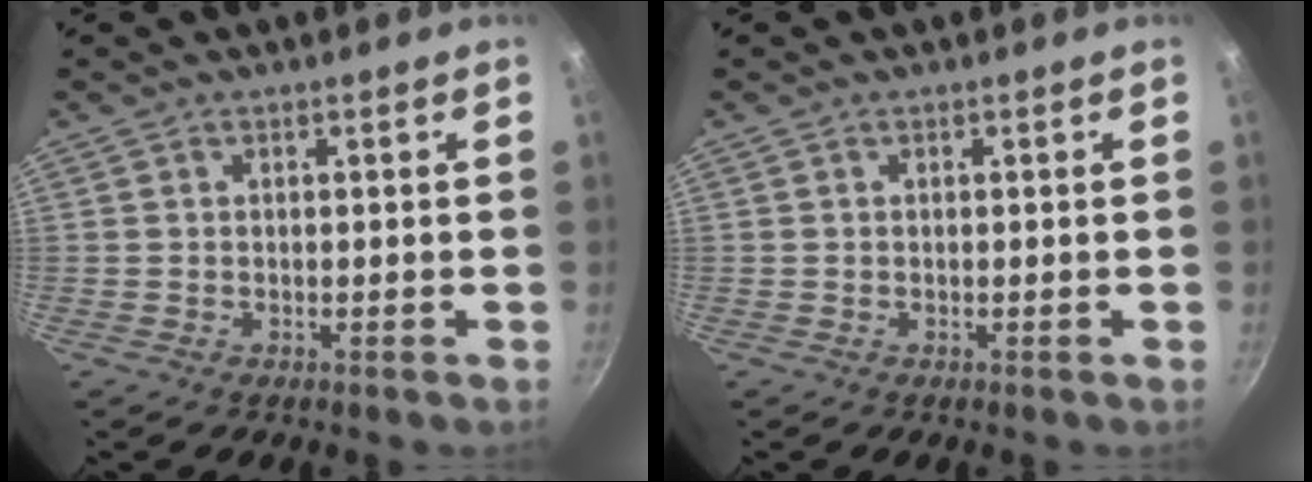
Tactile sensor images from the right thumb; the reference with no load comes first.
{"total": 0.0}